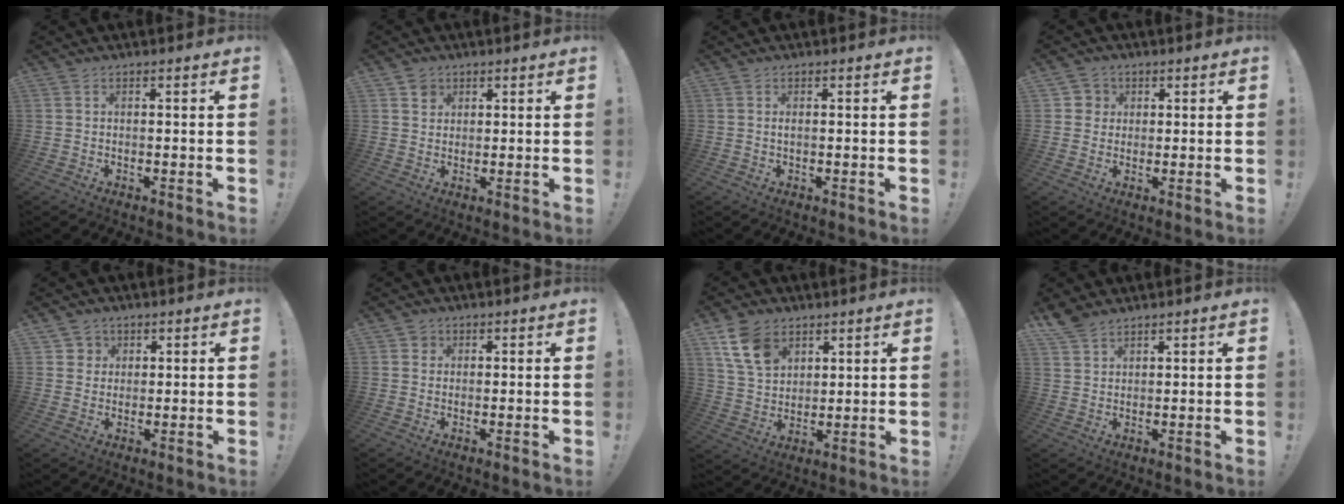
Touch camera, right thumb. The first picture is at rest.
{"total": 3.5, "force": [2.2, 2.8, 0.3], "torque": [0.004, -0.011, 0.038]}
{"total": 0.7, "force": [-0.1, 0.2, 0.7], "torque": [-0.019, 0.003, 0.000]}
{"total": 3.8, "force": [0.8, 3.7, 0.6], "torque": [-0.013, 0.005, 0.016]}
{"total": 3.5, "force": [1.5, 3.2, 0.4], "torque": [-0.010, -0.004, 0.027]}
{"total": 1.9, "force": [0.7, 1.8, 0.3], "torque": [-0.005, 0.001, 0.012]}
{"total": 11.9, "force": [6.4, 8.2, 5.8], "torque": [-0.098, -0.021, 0.128]}
{"total": 4.7, "force": [4.0, 1.8, 1.7], "torque": [-0.029, -0.025, 0.077]}